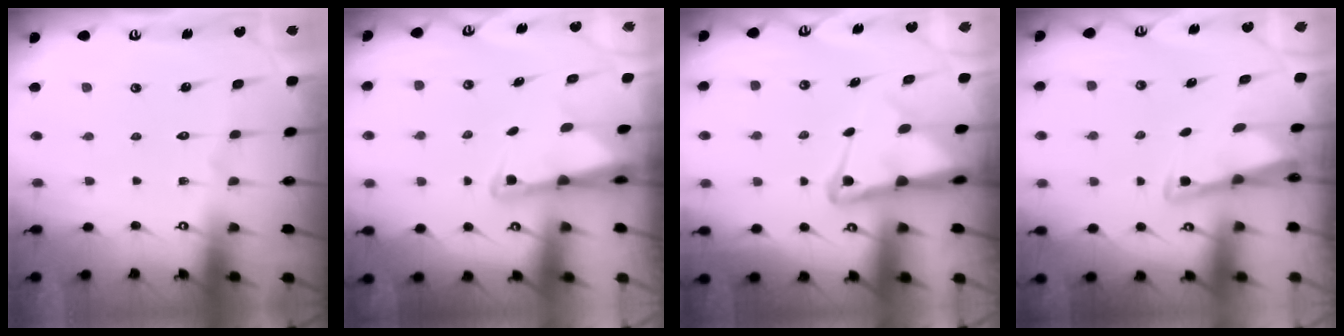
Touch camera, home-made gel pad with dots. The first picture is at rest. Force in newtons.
{"total": 2.7, "press": 2.7, "slide": 0.4}
{"total": 6.6, "press": 6.6, "slide": 0.7}
{"total": 2.9, "press": 2.9, "slide": 0.3}